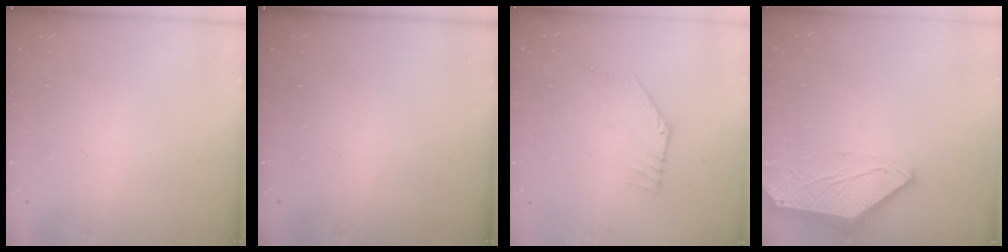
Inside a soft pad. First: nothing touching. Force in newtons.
{"total": 0.0}
{"total": 3.7, "press": 3.7, "slide": 0.1}
{"total": 0.0}